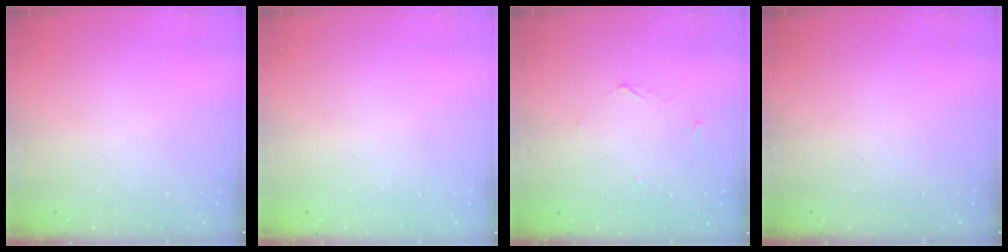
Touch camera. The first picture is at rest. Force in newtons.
{"total": 1.8, "press": 1.8, "slide": 0.1}
{"total": 3.7, "press": 3.7, "slide": 0.4}
{"total": 0.0}